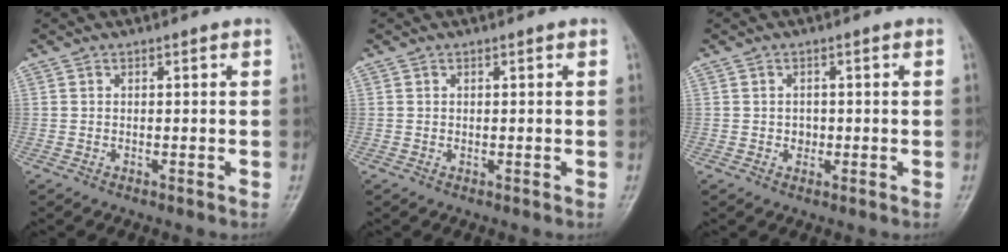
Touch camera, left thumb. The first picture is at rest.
{"total": 0.5, "force": [0.3, 0.2, 0.3], "torque": [-0.004, -0.002, 0.005]}
{"total": 1.6, "force": [-0.1, 1.4, 0.7], "torque": [-0.003, 0.003, -0.001]}